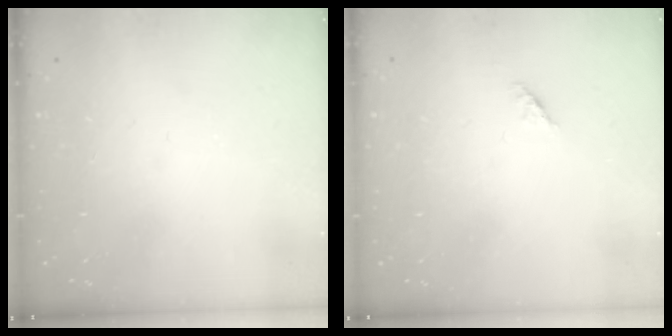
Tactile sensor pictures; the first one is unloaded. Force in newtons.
{"total": 1.4, "press": 1.3, "slide": 0.5}